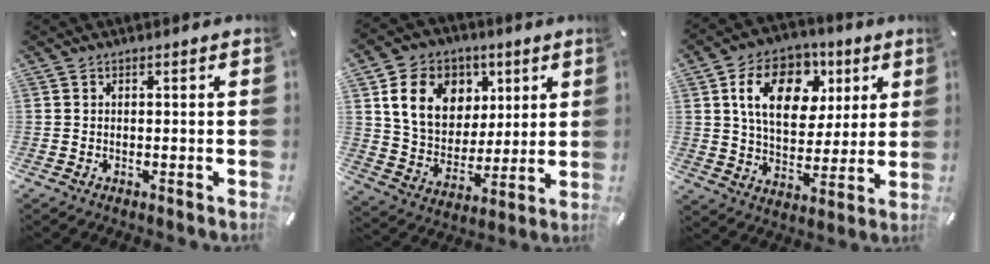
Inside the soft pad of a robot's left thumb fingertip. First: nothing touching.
{"total": 15.4, "force": [5.9, 12.4, 6.9], "torque": [-0.118, -0.008, 0.117]}
{"total": 15.6, "force": [5.9, 11.1, 9.2], "torque": [-0.143, -0.004, 0.108]}